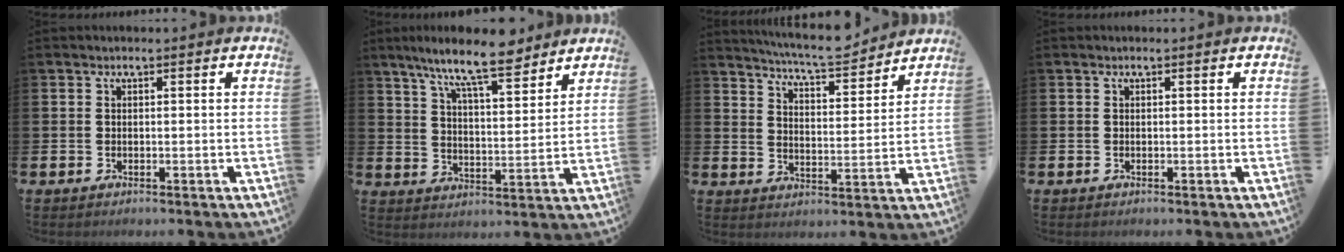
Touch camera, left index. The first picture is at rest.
{"total": 10.4, "force": [9.0, 1.9, 4.9], "torque": [-0.103, -0.042, 0.157]}
{"total": 7.0, "force": [6.9, 0.3, 1.4], "torque": [-0.040, -0.049, 0.121]}
{"total": 0.0}